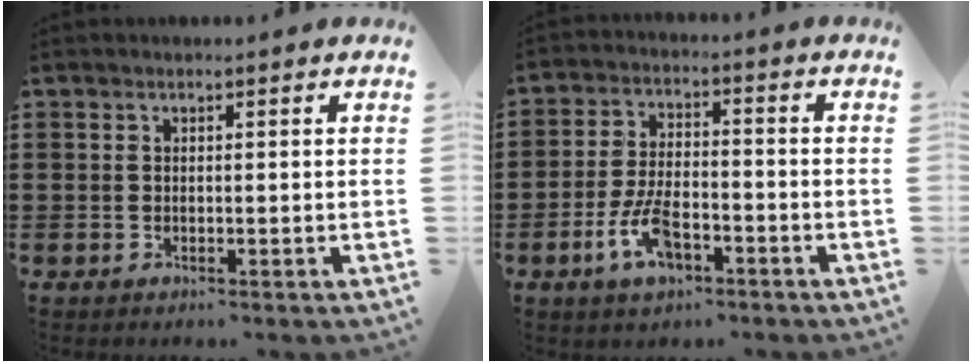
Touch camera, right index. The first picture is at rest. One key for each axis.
{"total": 7.6, "fx": -3.6, "fy": 3.4, "fz": 5.8, "tx": -0.133, "ty": -0.003, "tz": -0.070}